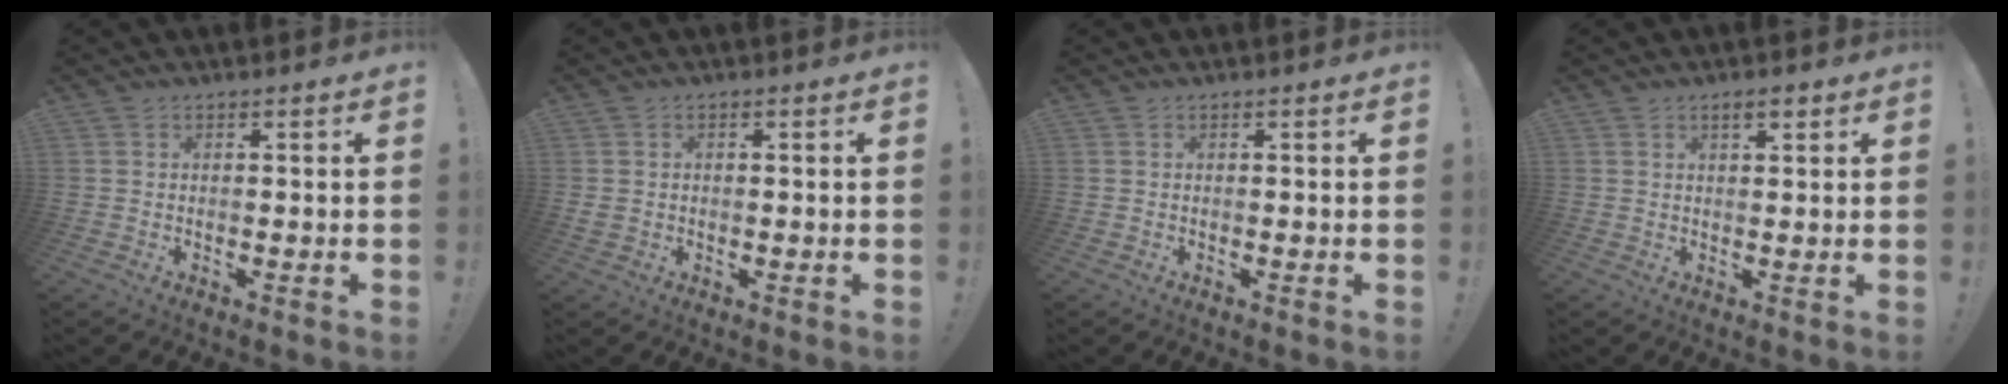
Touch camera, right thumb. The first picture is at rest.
{"total": 1.6, "force": [0.0, 1.4, 0.8], "torque": [-0.012, 0.003, 0.002]}
{"total": 0.0}
{"total": 2.7, "force": [1.8, 0.8, 1.9], "torque": [-0.025, -0.006, 0.028]}